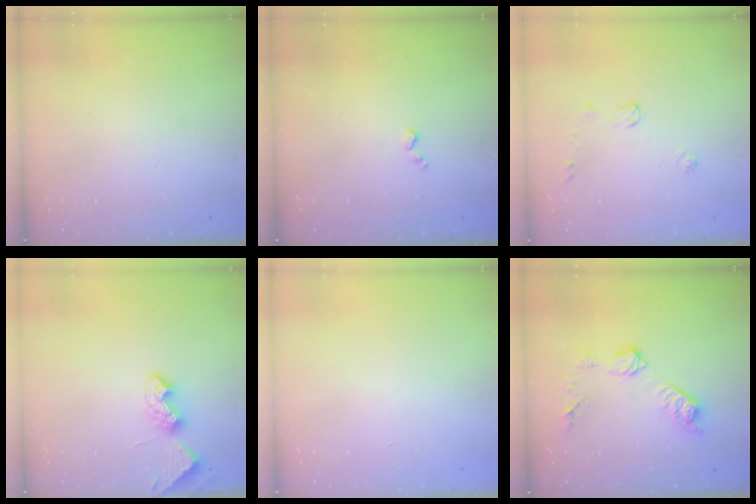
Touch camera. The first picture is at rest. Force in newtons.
{"total": 3.5, "press": 3.5, "slide": 0.6}
{"total": 5.2, "press": 5.2, "slide": 0.3}
{"total": 7.5, "press": 7.5, "slide": 0.5}
{"total": 0.0}
{"total": 11.0, "press": 11.0, "slide": 0.6}